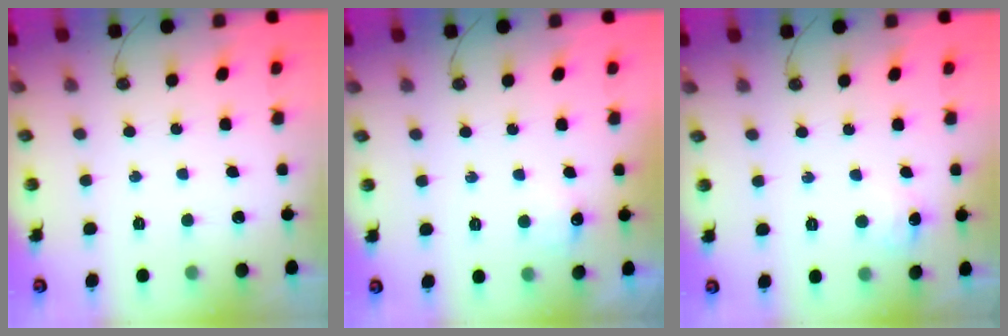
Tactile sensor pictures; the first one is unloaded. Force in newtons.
{"total": 5.3, "press": 5.3, "slide": 0.8}
{"total": 4.8, "press": 4.7, "slide": 0.7}